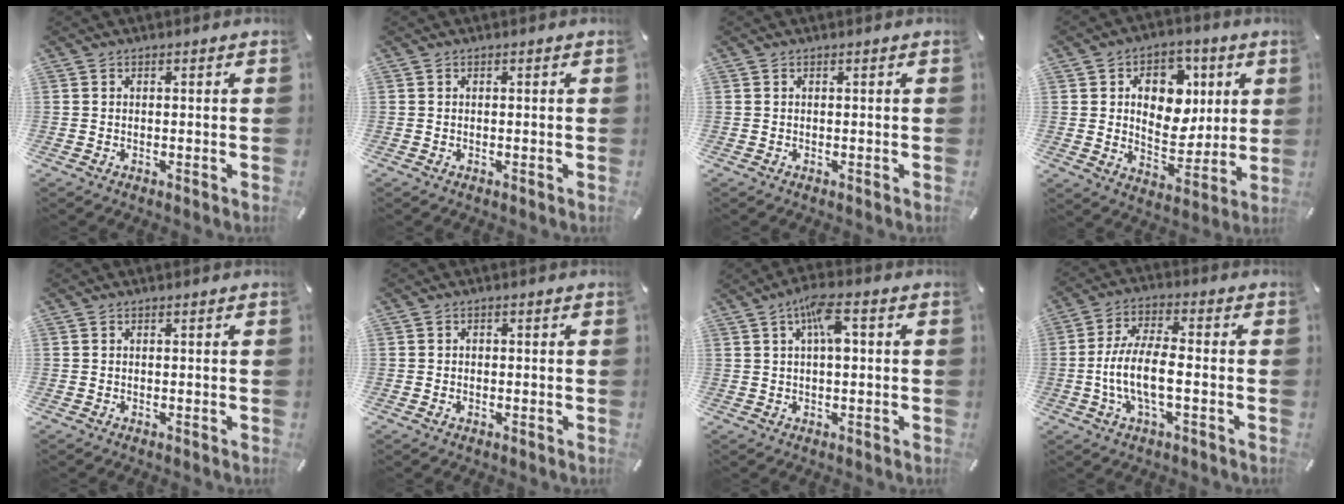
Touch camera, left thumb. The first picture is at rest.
{"total": 0.0}
{"total": 0.0}
{"total": 12.6, "force": [3.3, 9.9, 7.1], "torque": [-0.090, -0.010, 0.060]}
{"total": 0.0}
{"total": 1.1, "force": [-0.3, 0.8, 0.7], "torque": [-0.008, -0.001, -0.008]}
{"total": 7.0, "force": [1.7, 2.6, 6.2], "torque": [-0.107, 0.005, 0.024]}
{"total": 10.4, "force": [-2.1, 3.8, 9.5], "torque": [-0.190, -0.002, -0.038]}